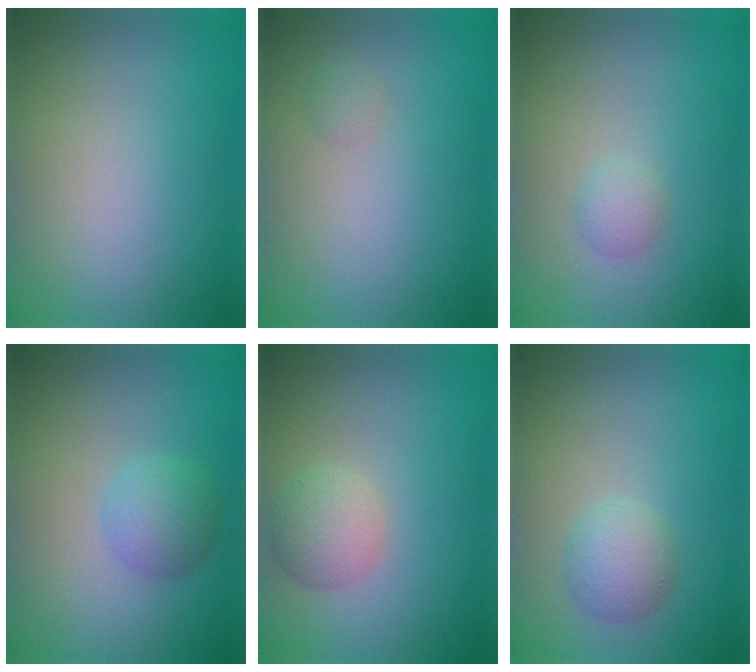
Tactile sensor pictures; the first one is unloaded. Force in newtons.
{"total": 0.6, "press": 0.6, "slide": 0.0}
{"total": 1.2, "press": 1.2, "slide": 0.0}
{"total": 2.7, "press": 2.7, "slide": 0.1}
{"total": 2.7, "press": 2.7, "slide": 0.1}
{"total": 2.6, "press": 2.6, "slide": 0.1}